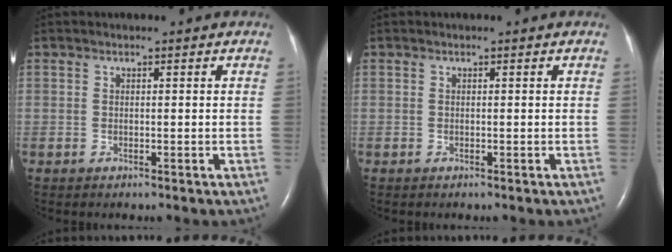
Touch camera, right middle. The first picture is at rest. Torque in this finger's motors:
{"motor_torque": [0.07, -0.13, 0.00, 0.00]}